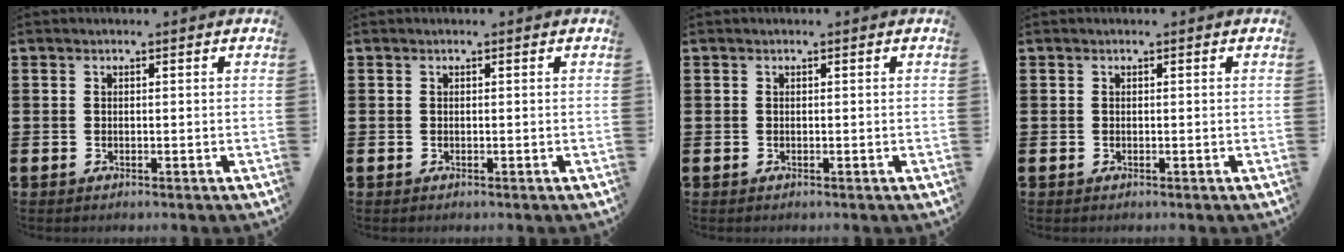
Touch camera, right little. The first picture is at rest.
{"total": 0.0}
{"total": 0.0}
{"total": 0.0}